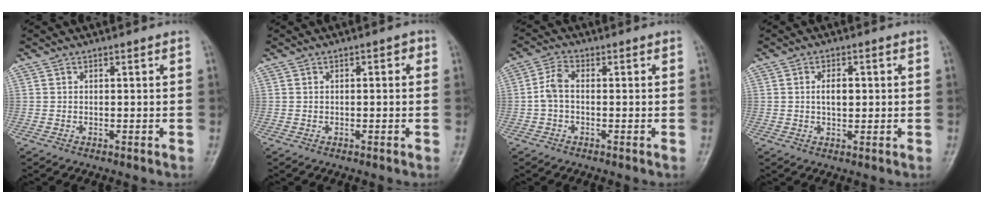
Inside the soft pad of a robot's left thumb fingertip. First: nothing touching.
{"total": 1.7, "force": [0.3, 0.9, 1.5], "torque": [-0.012, 0.004, -0.001]}
{"total": 3.6, "force": [-0.5, 2.1, 2.9], "torque": [-0.065, 0.010, -0.019]}
{"total": 3.3, "force": [0.3, 1.9, 2.7], "torque": [-0.041, 0.001, 0.002]}